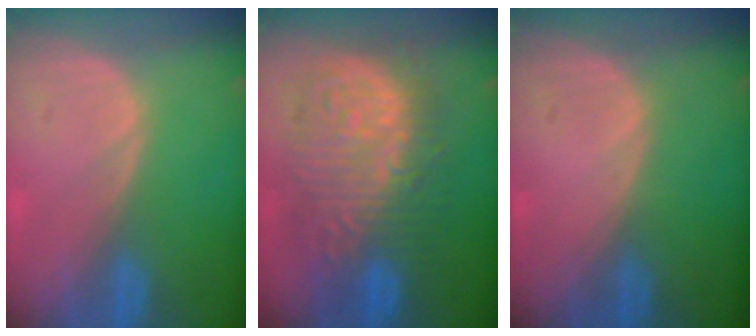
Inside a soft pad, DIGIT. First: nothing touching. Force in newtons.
{"total": 13.4, "press": 13.3, "slide": 1.2}
{"total": 0.0}